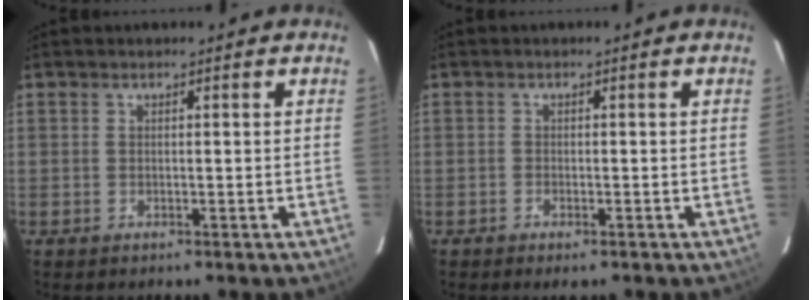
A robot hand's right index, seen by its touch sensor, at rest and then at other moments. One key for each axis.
{"total": 1.5, "fx": -1.1, "fy": 0.6, "fz": 0.9, "tx": -0.021, "ty": -0.002, "tz": -0.021}